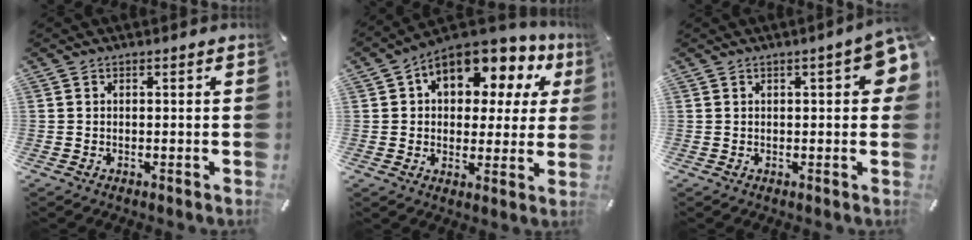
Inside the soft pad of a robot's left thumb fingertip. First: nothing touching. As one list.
[{"total": 11.9, "force": [6.0, 7.6, 6.9], "torque": [-0.103, -0.036, 0.103]}, {"total": 7.4, "force": [1.8, 2.4, 6.7], "torque": [-0.091, -0.002, 0.028]}]